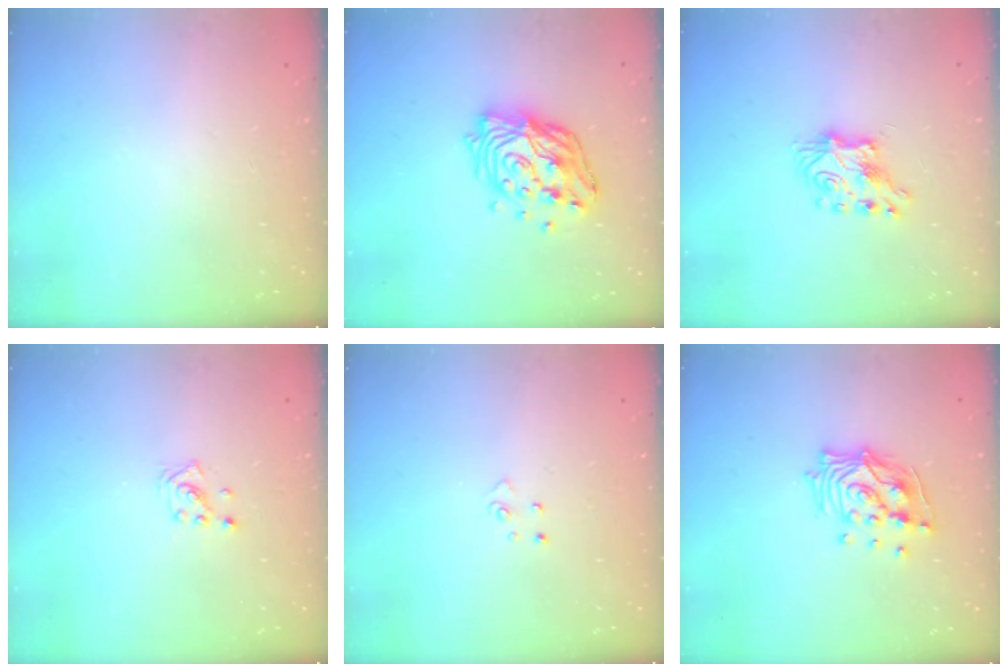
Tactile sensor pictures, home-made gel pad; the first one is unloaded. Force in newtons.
{"total": 15.5, "press": 15.4, "slide": 1.4}
{"total": 7.3, "press": 7.2, "slide": 0.6}
{"total": 1.4, "press": 1.4, "slide": 0.1}
{"total": 4.1, "press": 4.1, "slide": 0.4}
{"total": 13.3, "press": 13.2, "slide": 1.1}